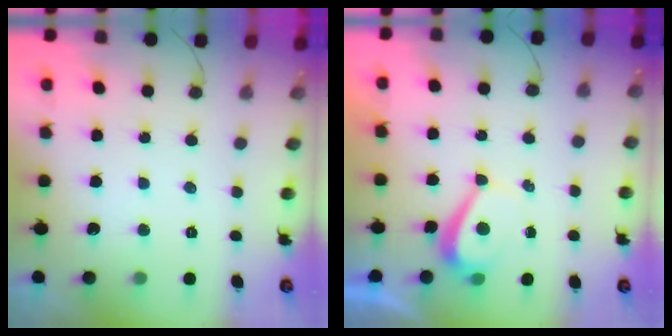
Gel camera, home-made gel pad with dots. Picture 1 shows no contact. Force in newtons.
{"total": 2.7, "press": 2.7, "slide": 0.6}